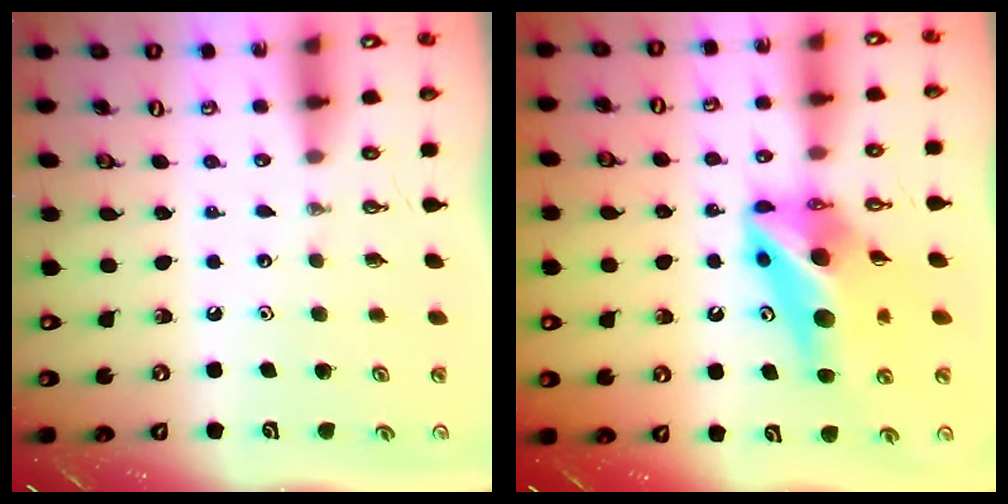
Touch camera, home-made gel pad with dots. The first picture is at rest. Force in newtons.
{"total": 14.7, "press": 14.6, "slide": 1.5}